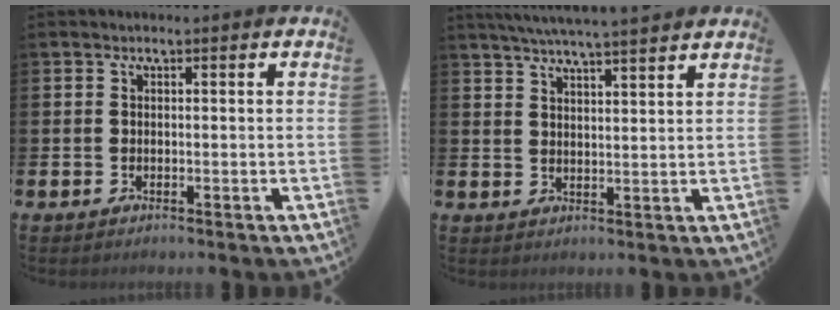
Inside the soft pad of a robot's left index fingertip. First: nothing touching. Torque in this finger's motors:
{"motor_torque": [0.92, -1.22, 0.67, 0.16]}